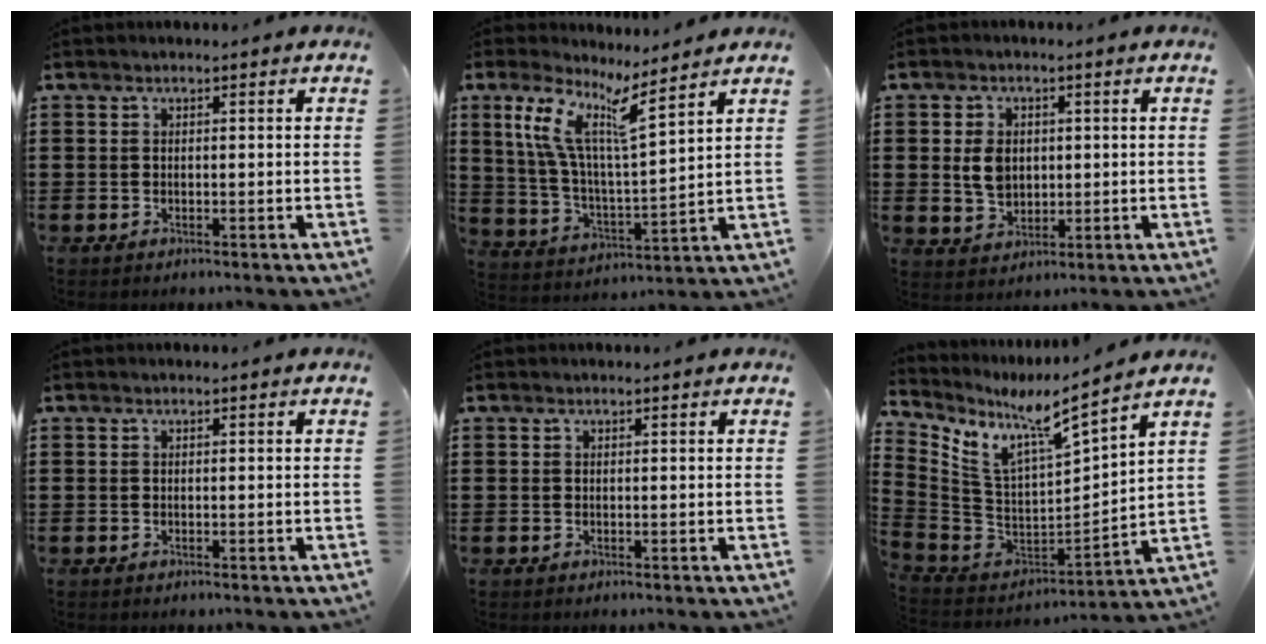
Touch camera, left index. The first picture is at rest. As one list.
[{"total": 9.4, "force": [6.6, 1.4, 6.4], "torque": [-0.147, -0.032, 0.116]}, {"total": 4.5, "force": [0.5, 3.3, 3.0], "torque": [-0.067, 0.005, 0.005]}, {"total": 0.0}, {"total": 0.0}, {"total": 7.1, "force": [5.4, 1.1, 4.4], "torque": [-0.119, -0.059, 0.083]}]